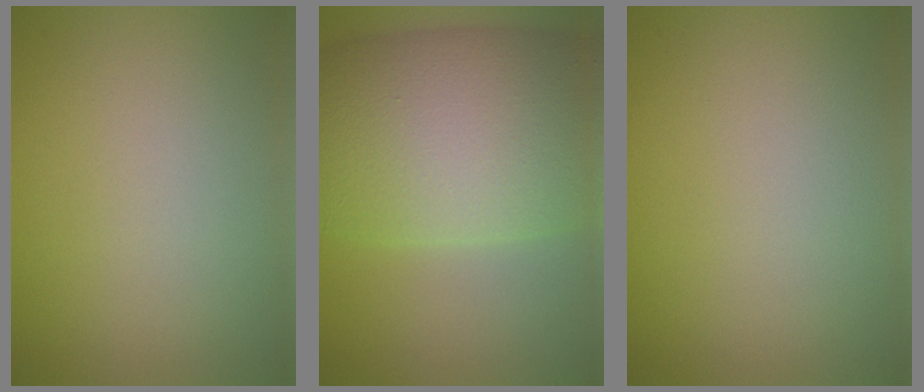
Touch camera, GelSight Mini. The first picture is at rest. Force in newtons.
{"total": 13.7, "press": 13.7, "slide": 0.4}
{"total": 0.0}